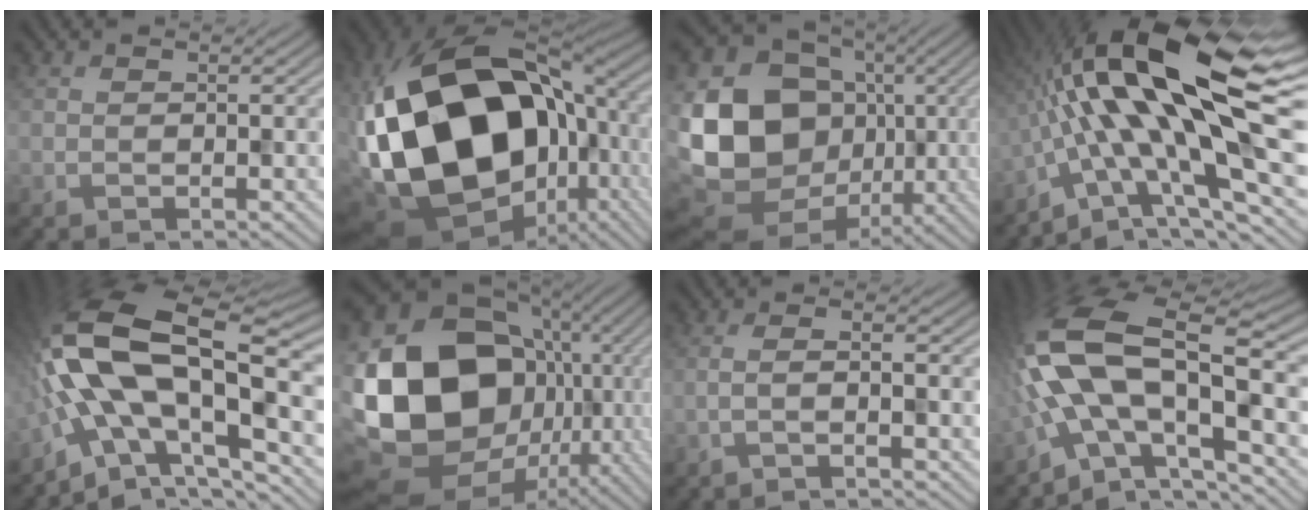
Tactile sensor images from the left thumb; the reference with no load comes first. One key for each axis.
{"total": 23.2, "fx": -0.4, "fy": 14.7, "fz": 17.9, "tx": -0.428, "ty": -0.027, "tz": 0.020}
{"total": 18.6, "fx": -1.1, "fy": 15.2, "fz": 10.6, "tx": -0.238, "ty": -0.018, "tz": -0.008}
{"total": 20.8, "fx": 1.2, "fy": 7.4, "fz": 19.4, "tx": -0.349, "ty": 0.020, "tz": 0.012}
{"total": 19.1, "fx": -1.1, "fy": 9.5, "fz": 16.5, "tx": -0.332, "ty": 0.007, "tz": -0.025}
{"total": 22.4, "fx": -0.9, "fy": 17.8, "fz": 13.6, "tx": -0.293, "ty": -0.022, "tz": 0.007}
{"total": 2.4, "fx": -1.1, "fy": 0.4, "fz": 2.1, "tx": -0.026, "ty": 0.009, "tz": -0.042}
{"total": 17.6, "fx": -1.7, "fy": 7.9, "fz": 15.6, "tx": -0.318, "ty": 0.007, "tz": -0.035}